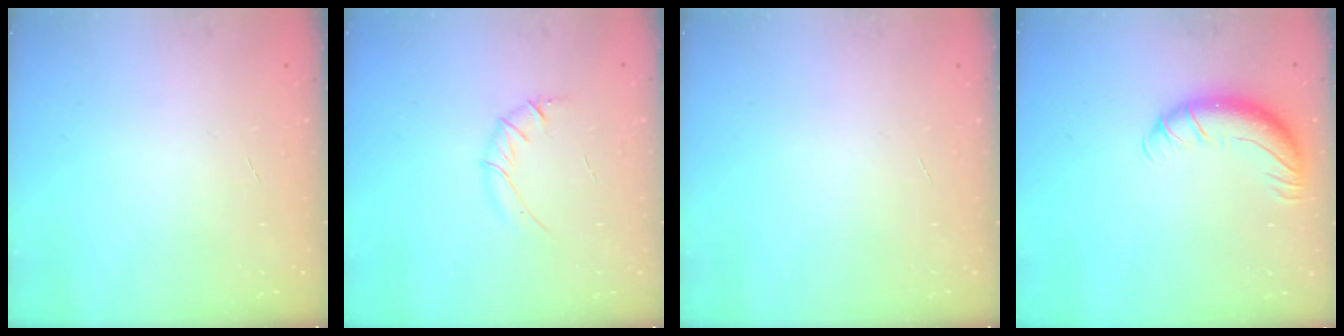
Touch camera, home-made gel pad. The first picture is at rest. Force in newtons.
{"total": 4.5, "press": 4.3, "slide": 1.5}
{"total": 0.0}
{"total": 10.5, "press": 10.2, "slide": 2.3}